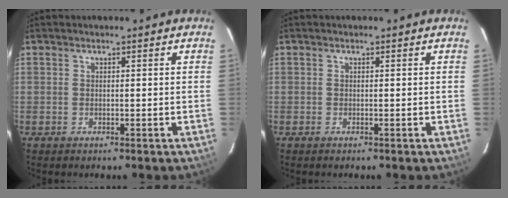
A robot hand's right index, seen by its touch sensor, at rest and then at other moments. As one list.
[{"total": 0.0}]